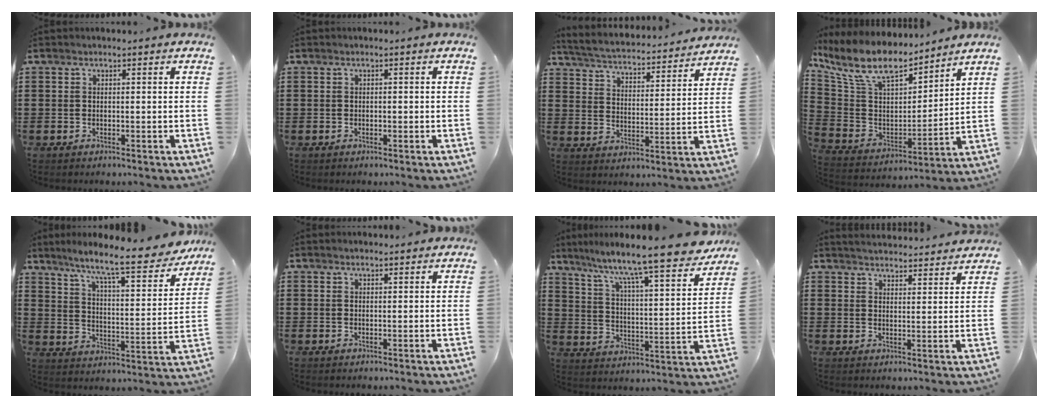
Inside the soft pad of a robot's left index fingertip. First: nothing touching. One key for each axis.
{"total": 0.6, "fx": -0.2, "fy": 0.3, "fz": 0.4, "tx": -0.010, "ty": 0.000, "tz": -0.003}
{"total": 3.5, "fx": 3.5, "fy": -0.1, "fz": 0.5, "tx": -0.033, "ty": -0.031, "tz": 0.052}
{"total": 10.7, "fx": 8.3, "fy": 3.5, "fz": 5.8, "tx": -0.148, "ty": -0.045, "tz": 0.147}
{"total": 10.9, "fx": 9.3, "fy": 0.2, "fz": 5.6, "tx": -0.128, "ty": -0.062, "tz": 0.149}
{"total": 0.8, "fx": 0.8, "fy": 0.0, "fz": 0.3, "tx": -0.006, "ty": 0.000, "tz": 0.015}
{"total": 9.9, "fx": 8.5, "fy": -0.3, "fz": 4.9, "tx": -0.113, "ty": -0.073, "tz": 0.134}
{"total": 3.5, "fx": 3.5, "fy": -0.3, "fz": 0.2, "tx": -0.013, "ty": -0.018, "tz": 0.063}